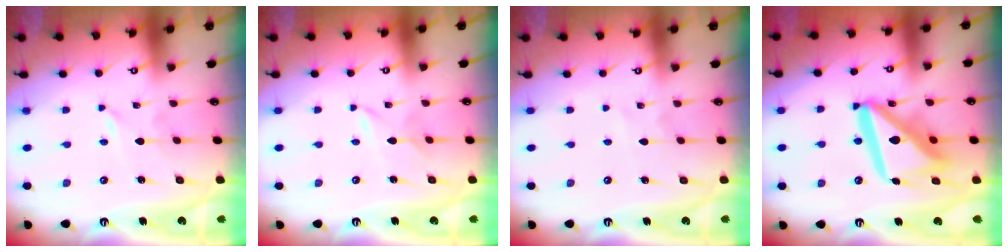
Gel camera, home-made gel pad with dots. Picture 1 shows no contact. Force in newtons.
{"total": 1.5, "press": 1.5, "slide": 0.3}
{"total": 2.6, "press": 2.6, "slide": 0.3}
{"total": 19.3, "press": 19.2, "slide": 2.4}